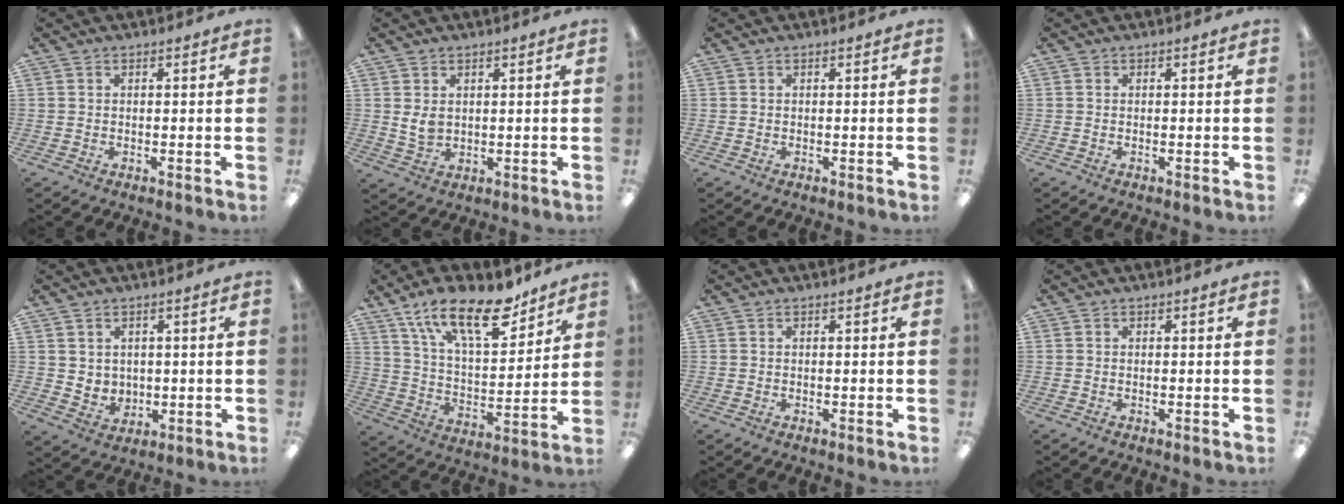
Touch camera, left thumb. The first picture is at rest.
{"total": 3.7, "force": [1.2, 2.5, 2.4], "torque": [-0.056, 0.000, 0.022]}
{"total": 0.0}
{"total": 0.0}
{"total": 4.0, "force": [2.4, 3.3, 0.3], "torque": [-0.002, -0.014, 0.043]}
{"total": 19.4, "force": [13.2, 7.7, 12.1], "torque": [-0.202, -0.068, 0.224]}
{"total": 0.0}
{"total": 0.0}